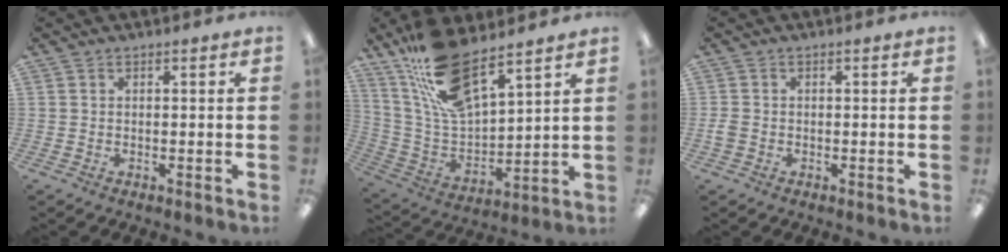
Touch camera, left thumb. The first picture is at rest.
{"total": 17.5, "force": [12.8, 6.1, 10.2], "torque": [-0.218, -0.067, 0.233]}
{"total": 1.8, "force": [-0.7, 1.4, 1.0], "torque": [-0.017, 0.002, -0.012]}